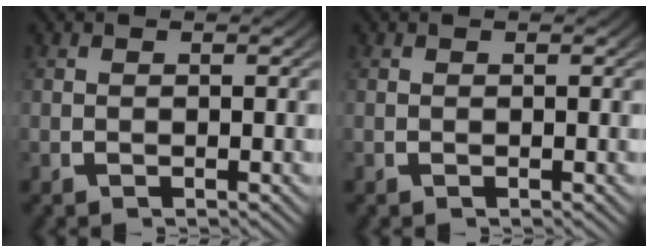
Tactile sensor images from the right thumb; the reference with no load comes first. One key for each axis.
{"total": 0.0}